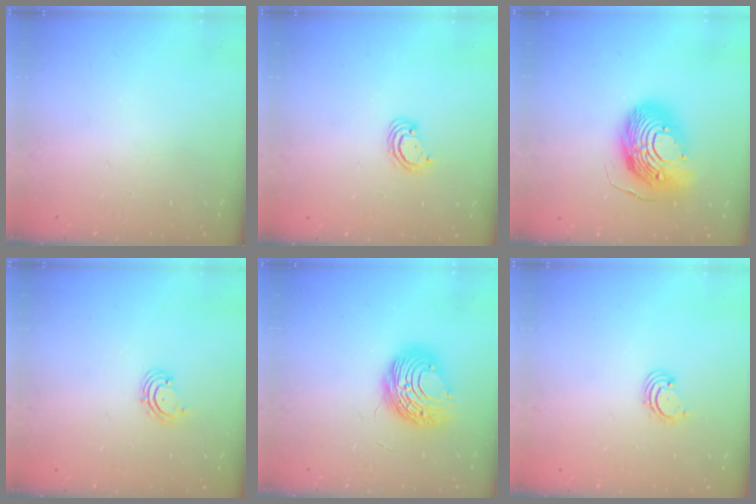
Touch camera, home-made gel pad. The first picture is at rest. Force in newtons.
{"total": 4.4, "press": 4.4, "slide": 0.5}
{"total": 16.9, "press": 16.8, "slide": 1.6}
{"total": 2.0, "press": 2.0, "slide": 0.4}
{"total": 10.6, "press": 10.5, "slide": 1.5}
{"total": 1.7, "press": 1.7, "slide": 0.2}